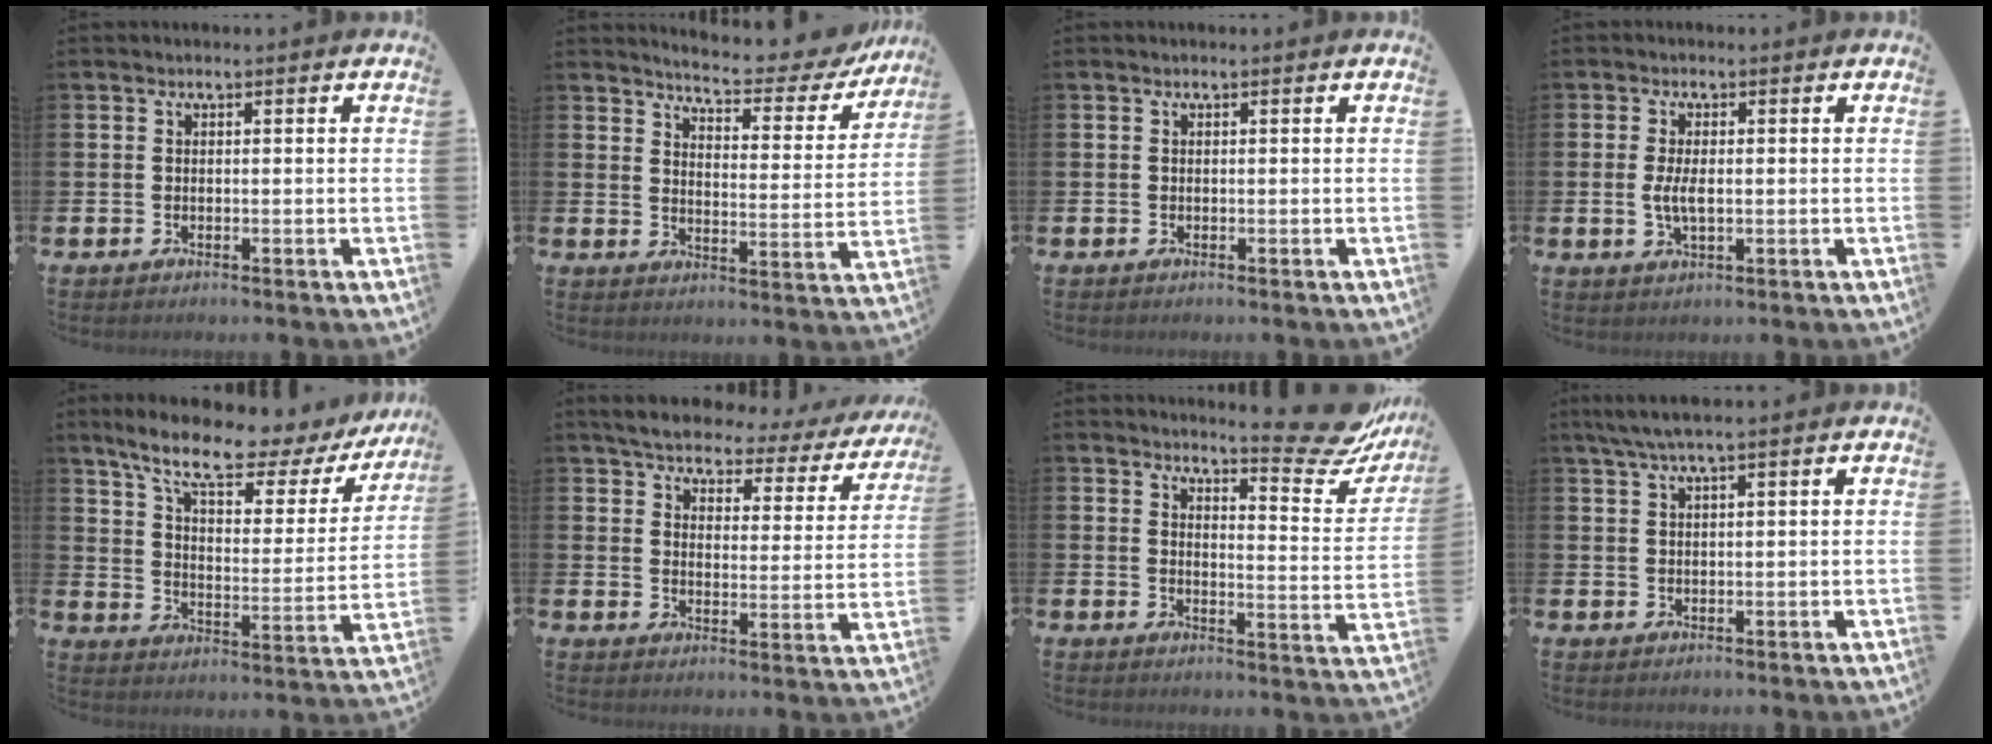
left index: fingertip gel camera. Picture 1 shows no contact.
{"total": 5.6, "force": [5.4, 0.7, 1.3], "torque": [-0.037, -0.046, 0.086]}
{"total": 0.0}
{"total": 3.3, "force": [0.0, 1.4, 3.0], "torque": [-0.062, 0.001, -0.004]}
{"total": 10.5, "force": [8.6, 2.7, 5.5], "torque": [-0.138, -0.045, 0.143]}
{"total": 4.7, "force": [4.2, 1.3, 1.4], "torque": [-0.054, -0.029, 0.067]}
{"total": 8.6, "force": [7.9, 1.2, 3.3], "torque": [-0.038, -0.064, 0.133]}
{"total": 3.2, "force": [2.3, 0.2, 2.2], "torque": [-0.050, 0.003, 0.042]}